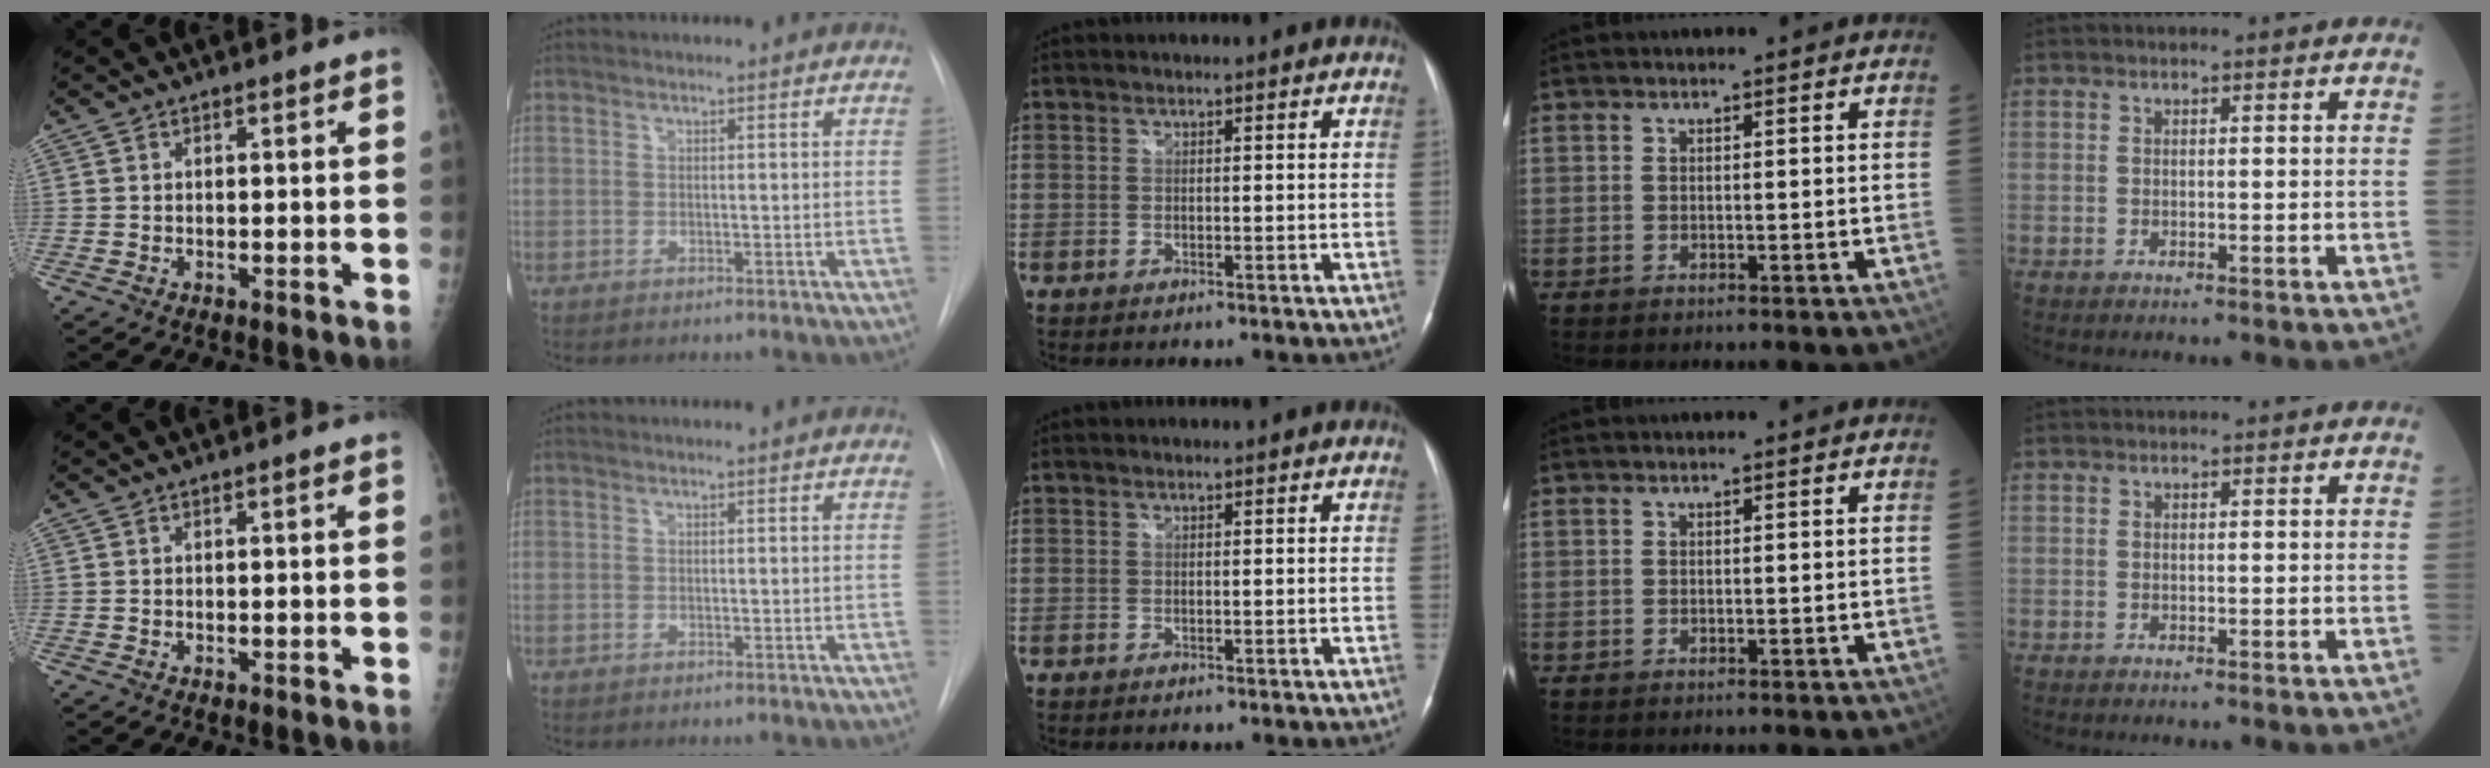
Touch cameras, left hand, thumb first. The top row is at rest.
{}